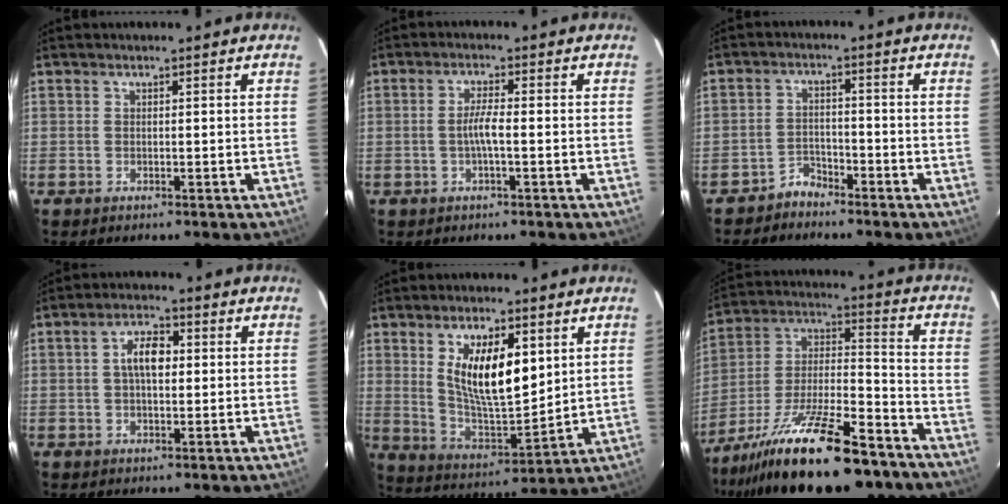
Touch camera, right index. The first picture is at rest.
{"total": 3.2, "force": [-0.8, 0.1, 3.1], "torque": [-0.061, 0.003, -0.015]}
{"total": 3.4, "force": [-3.1, 1.5, -0.1], "torque": [0.002, 0.011, -0.056]}
{"total": 5.5, "force": [0.7, 2.8, 4.7], "torque": [-0.085, 0.015, 0.012]}
{"total": 14.4, "force": [4.6, 5.6, 12.5], "torque": [-0.222, -0.005, 0.095]}
{"total": 25.7, "force": [-18.5, 7.2, 16.4], "torque": [-0.300, -0.025, -0.292]}